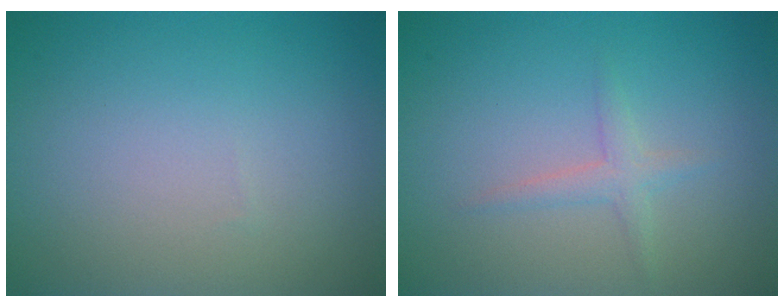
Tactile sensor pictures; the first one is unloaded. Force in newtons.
{"total": 1.5, "press": 1.5, "slide": 0.1}